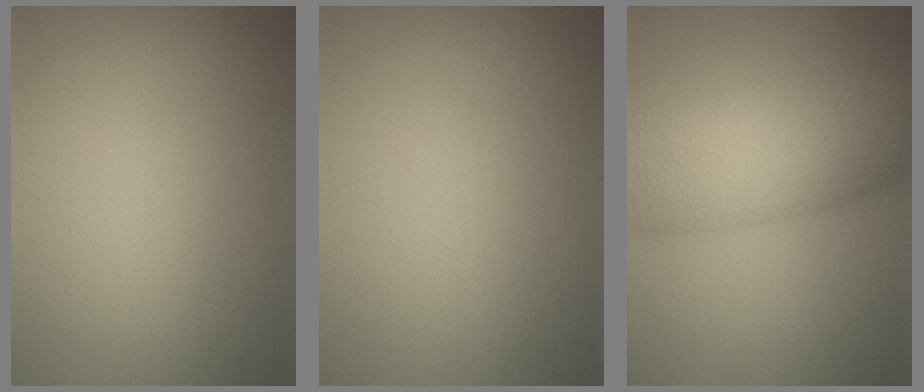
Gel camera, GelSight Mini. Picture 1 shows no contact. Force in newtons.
{"total": 0.0}
{"total": 10.0, "press": 10.0, "slide": 0.3}